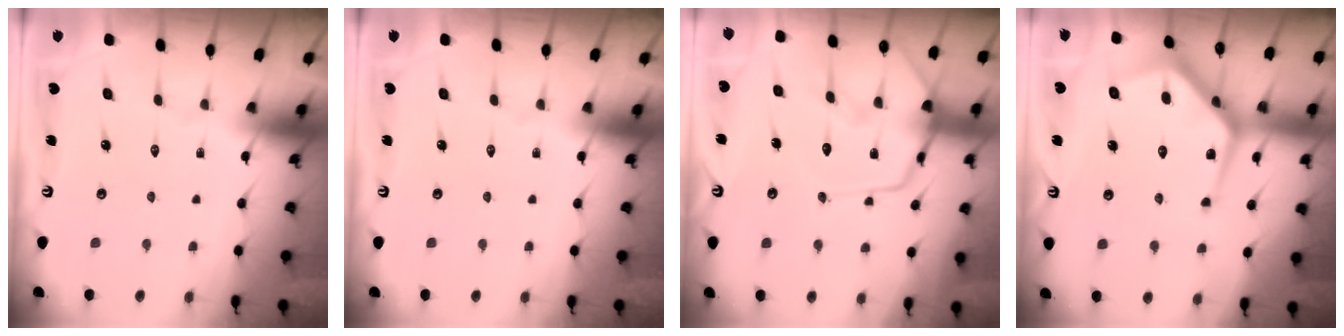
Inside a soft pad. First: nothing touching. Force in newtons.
{"total": 0.0}
{"total": 15.9, "press": 15.9, "slide": 1.4}
{"total": 11.7, "press": 11.6, "slide": 0.8}